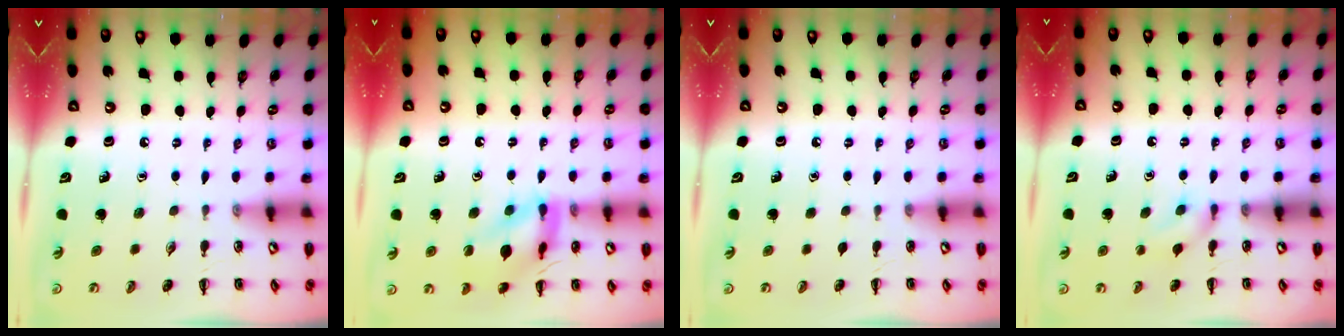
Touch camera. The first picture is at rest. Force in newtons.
{"total": 13.8, "press": 13.8, "slide": 1.5}
{"total": 0.0}
{"total": 6.0, "press": 5.6, "slide": 1.9}